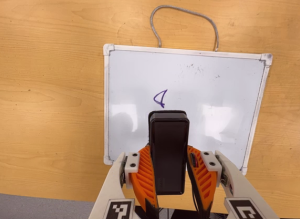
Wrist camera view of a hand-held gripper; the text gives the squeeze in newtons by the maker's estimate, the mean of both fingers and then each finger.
{"total": 6.0, "left": 4.9, "right": 7.1}